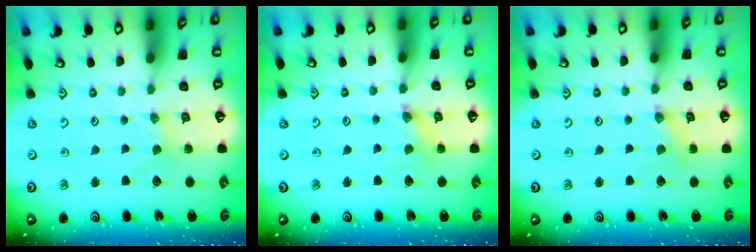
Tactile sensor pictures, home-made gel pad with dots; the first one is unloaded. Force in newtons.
{"total": 1.6, "press": 1.6, "slide": 0.3}
{"total": 1.6, "press": 1.6, "slide": 0.3}